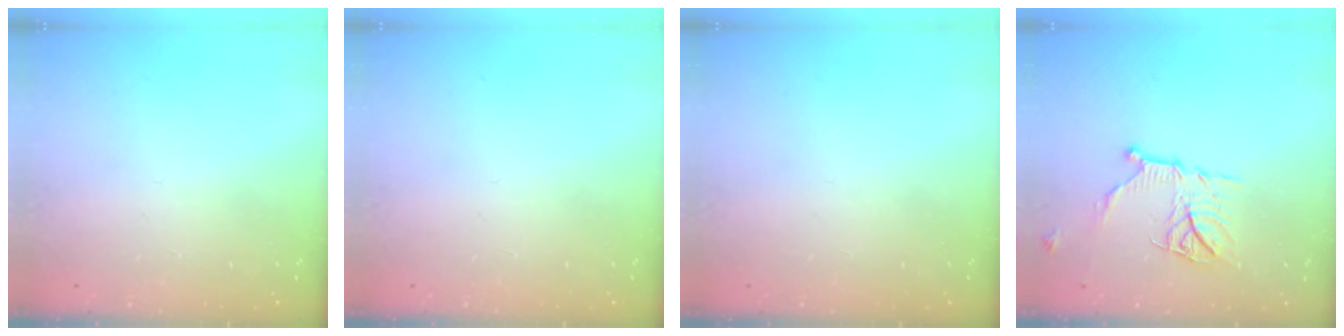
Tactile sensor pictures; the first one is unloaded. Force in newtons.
{"total": 0.0}
{"total": 0.0}
{"total": 11.9, "press": 11.9, "slide": 0.1}